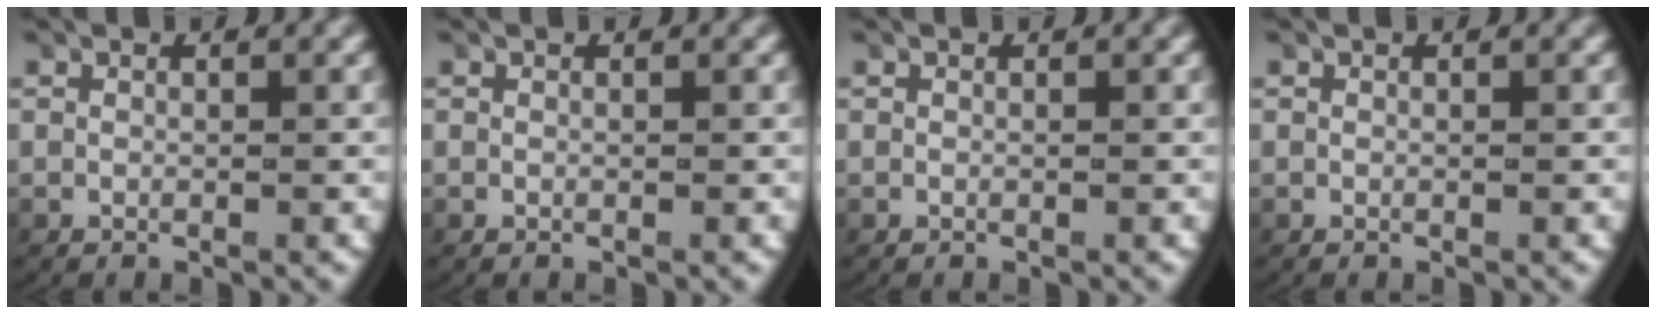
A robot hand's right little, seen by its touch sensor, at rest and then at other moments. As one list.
[{"total": 0.0}, {"total": 0.0}, {"total": 0.0}]